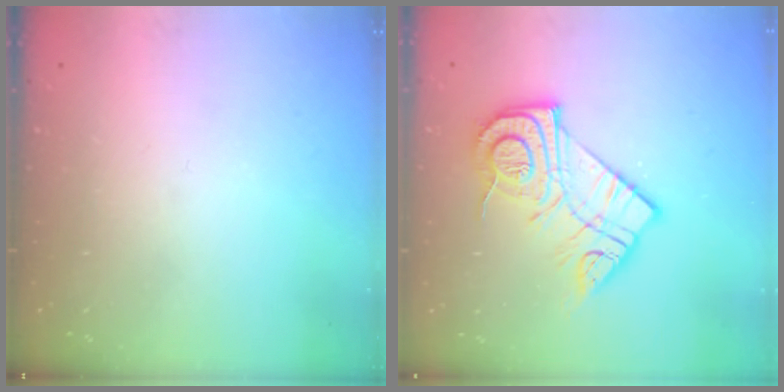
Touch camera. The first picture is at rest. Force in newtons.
{"total": 16.1, "press": 16.1, "slide": 1.5}